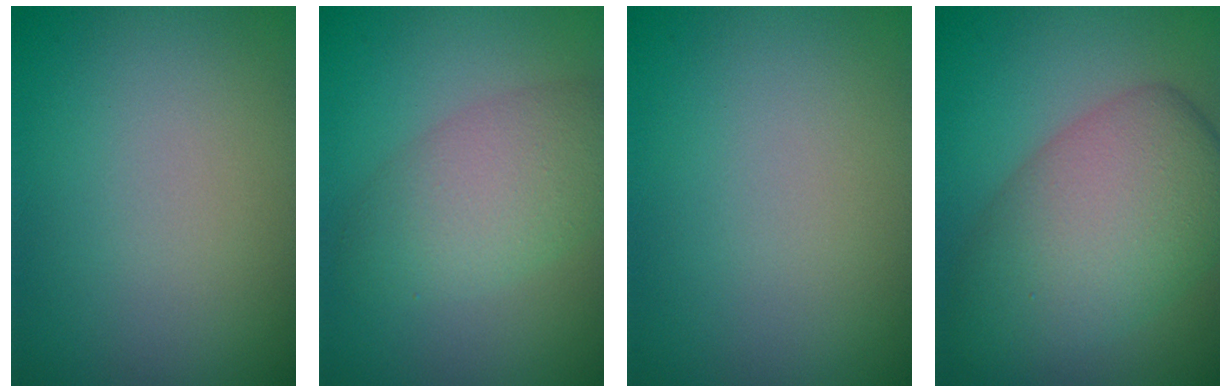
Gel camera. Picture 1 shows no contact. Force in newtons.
{"total": 4.6, "press": 4.6, "slide": 0.1}
{"total": 0.0}
{"total": 8.4, "press": 8.4, "slide": 0.1}